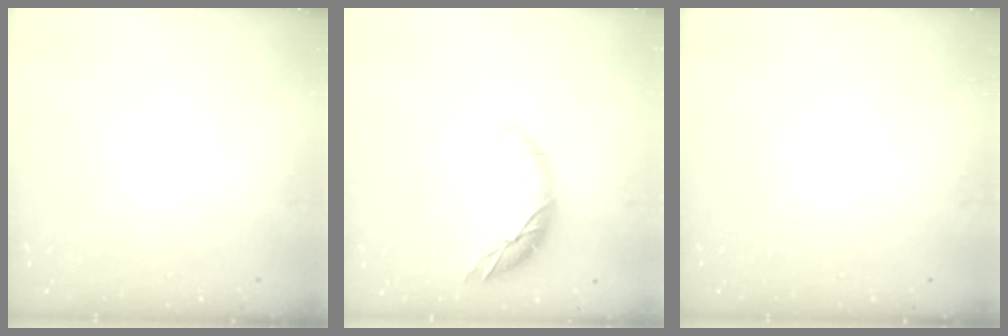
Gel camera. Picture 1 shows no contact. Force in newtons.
{"total": 11.1, "press": 11.1, "slide": 0.7}
{"total": 0.0}